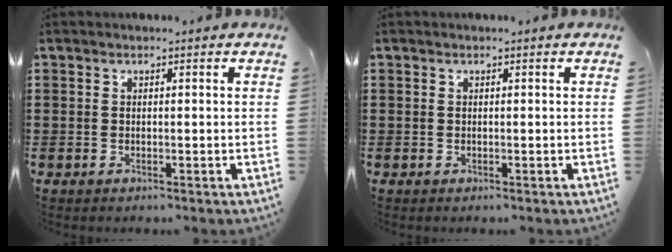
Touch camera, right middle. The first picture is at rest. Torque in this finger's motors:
{"motor_torque": [-0.05, -0.08, 0.00, 0.00]}